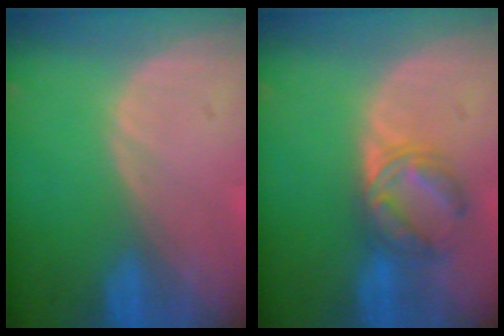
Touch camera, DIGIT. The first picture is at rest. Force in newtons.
{"total": 5.7, "press": 5.6, "slide": 0.9}